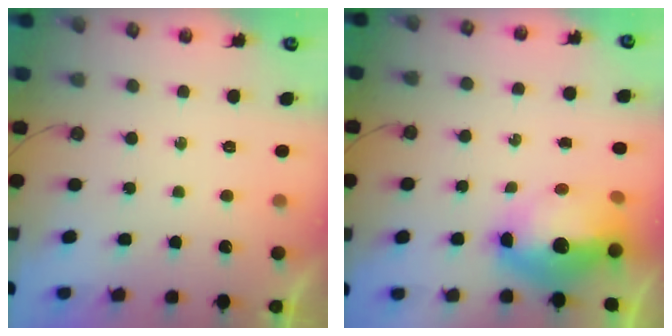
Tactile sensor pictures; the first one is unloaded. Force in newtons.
{"total": 15.3, "press": 15.2, "slide": 1.7}